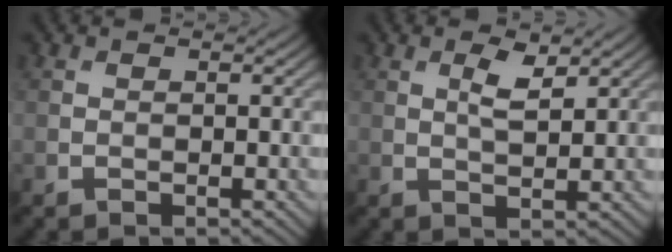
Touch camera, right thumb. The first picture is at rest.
{"total": 3.1, "force": [1.5, 0.9, 2.5], "torque": [-0.052, -0.003, 0.029]}